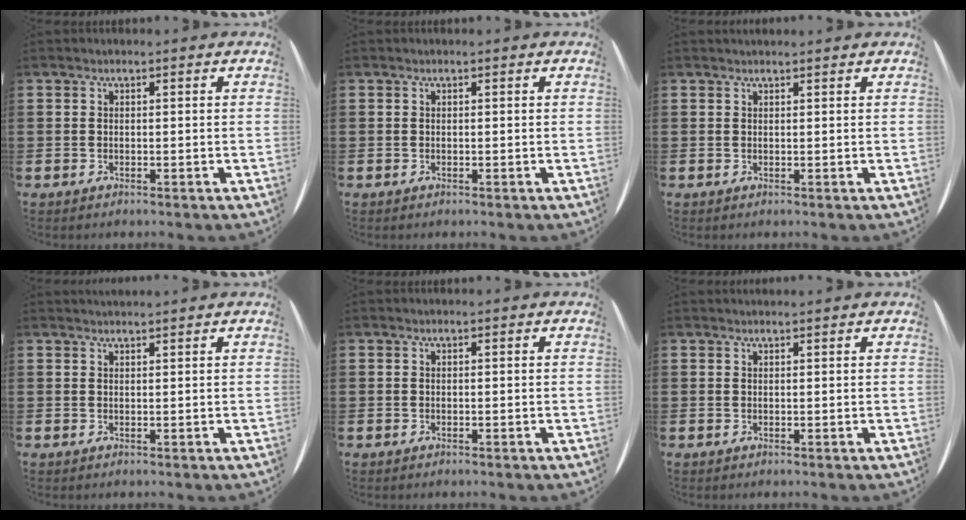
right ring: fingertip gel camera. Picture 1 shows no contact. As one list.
[{"total": 0.0}, {"total": 0.5, "force": [0.5, -0.1, 0.0], "torque": [0.000, 0.001, 0.010]}, {"total": 0.9, "force": [0.9, -0.2, 0.0], "torque": [0.002, 0.000, 0.017]}, {"total": 0.0}, {"total": 0.6, "force": [0.6, -0.1, 0.0], "torque": [0.000, 0.000, 0.011]}]